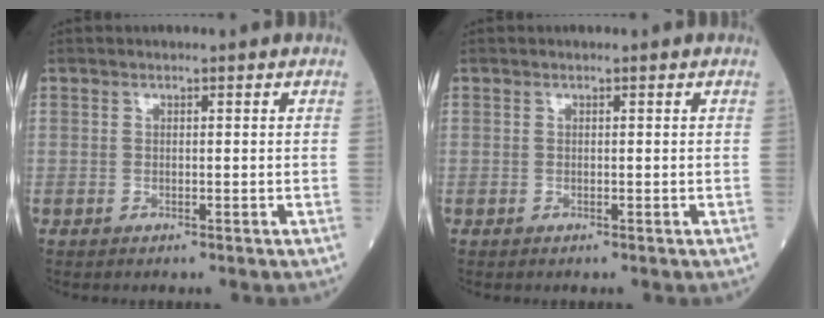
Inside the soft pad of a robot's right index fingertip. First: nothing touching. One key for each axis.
{"total": 0.0}